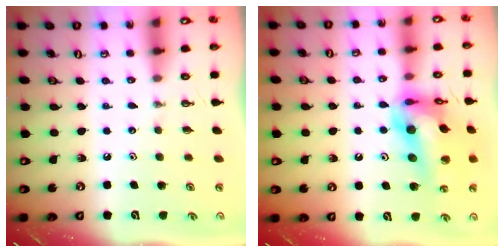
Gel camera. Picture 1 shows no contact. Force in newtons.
{"total": 20.8, "press": 20.6, "slide": 2.3}